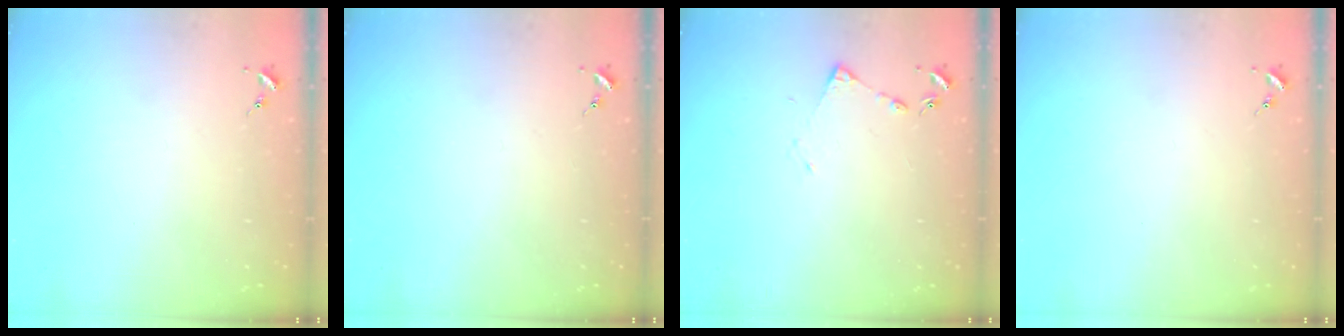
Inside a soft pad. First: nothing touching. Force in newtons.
{"total": 0.0}
{"total": 4.1, "press": 4.1, "slide": 0.5}
{"total": 0.0}